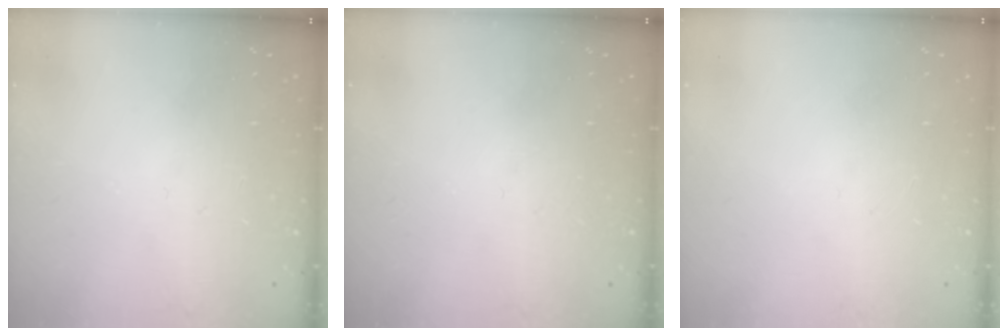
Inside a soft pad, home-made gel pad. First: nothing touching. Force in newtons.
{"total": 0.0}
{"total": 0.0}